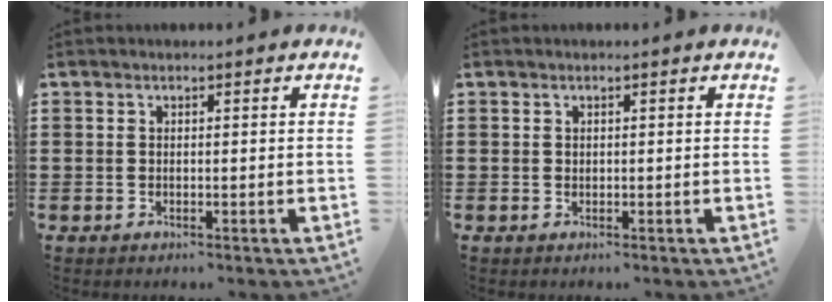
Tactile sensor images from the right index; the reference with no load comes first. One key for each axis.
{"total": 0.5, "fx": 0.3, "fy": 0.4, "fz": 0.1, "tx": -0.001, "ty": 0.004, "tz": 0.006}